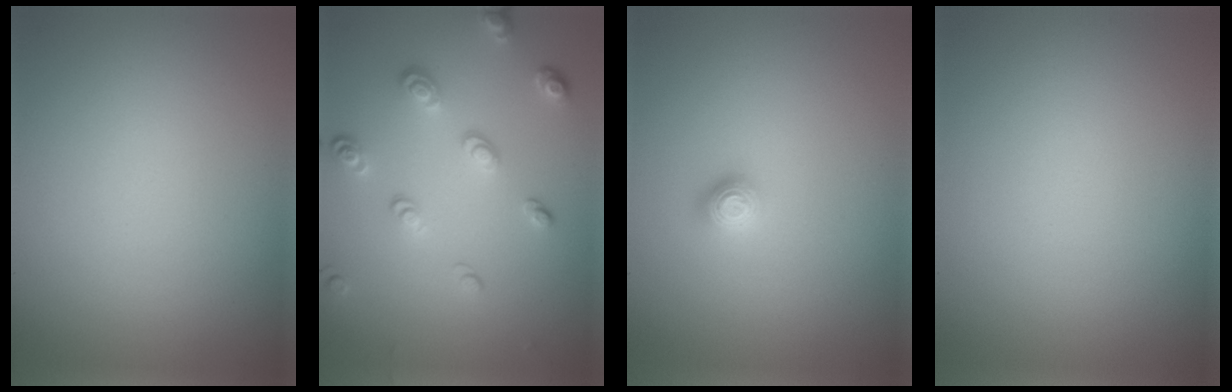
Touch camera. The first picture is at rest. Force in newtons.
{"total": 3.3, "press": 2.6, "slide": 2.0}
{"total": 1.2, "press": 1.1, "slide": 0.3}
{"total": 0.0}